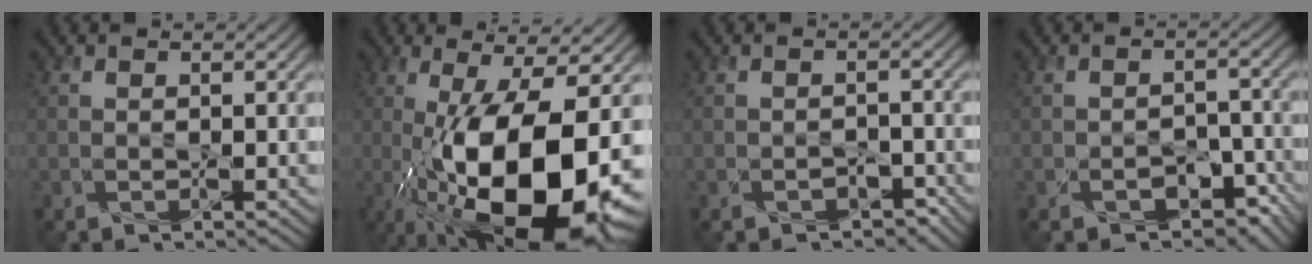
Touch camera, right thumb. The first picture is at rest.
{"total": 19.5, "force": [-5.5, 7.0, 17.4], "torque": [-0.302, -0.021, -0.081]}
{"total": 1.7, "force": [-1.3, 1.0, 0.5], "torque": [-0.010, -0.001, -0.018]}
{"total": 4.5, "force": [-2.8, 2.8, 2.1], "torque": [-0.027, 0.003, -0.037]}